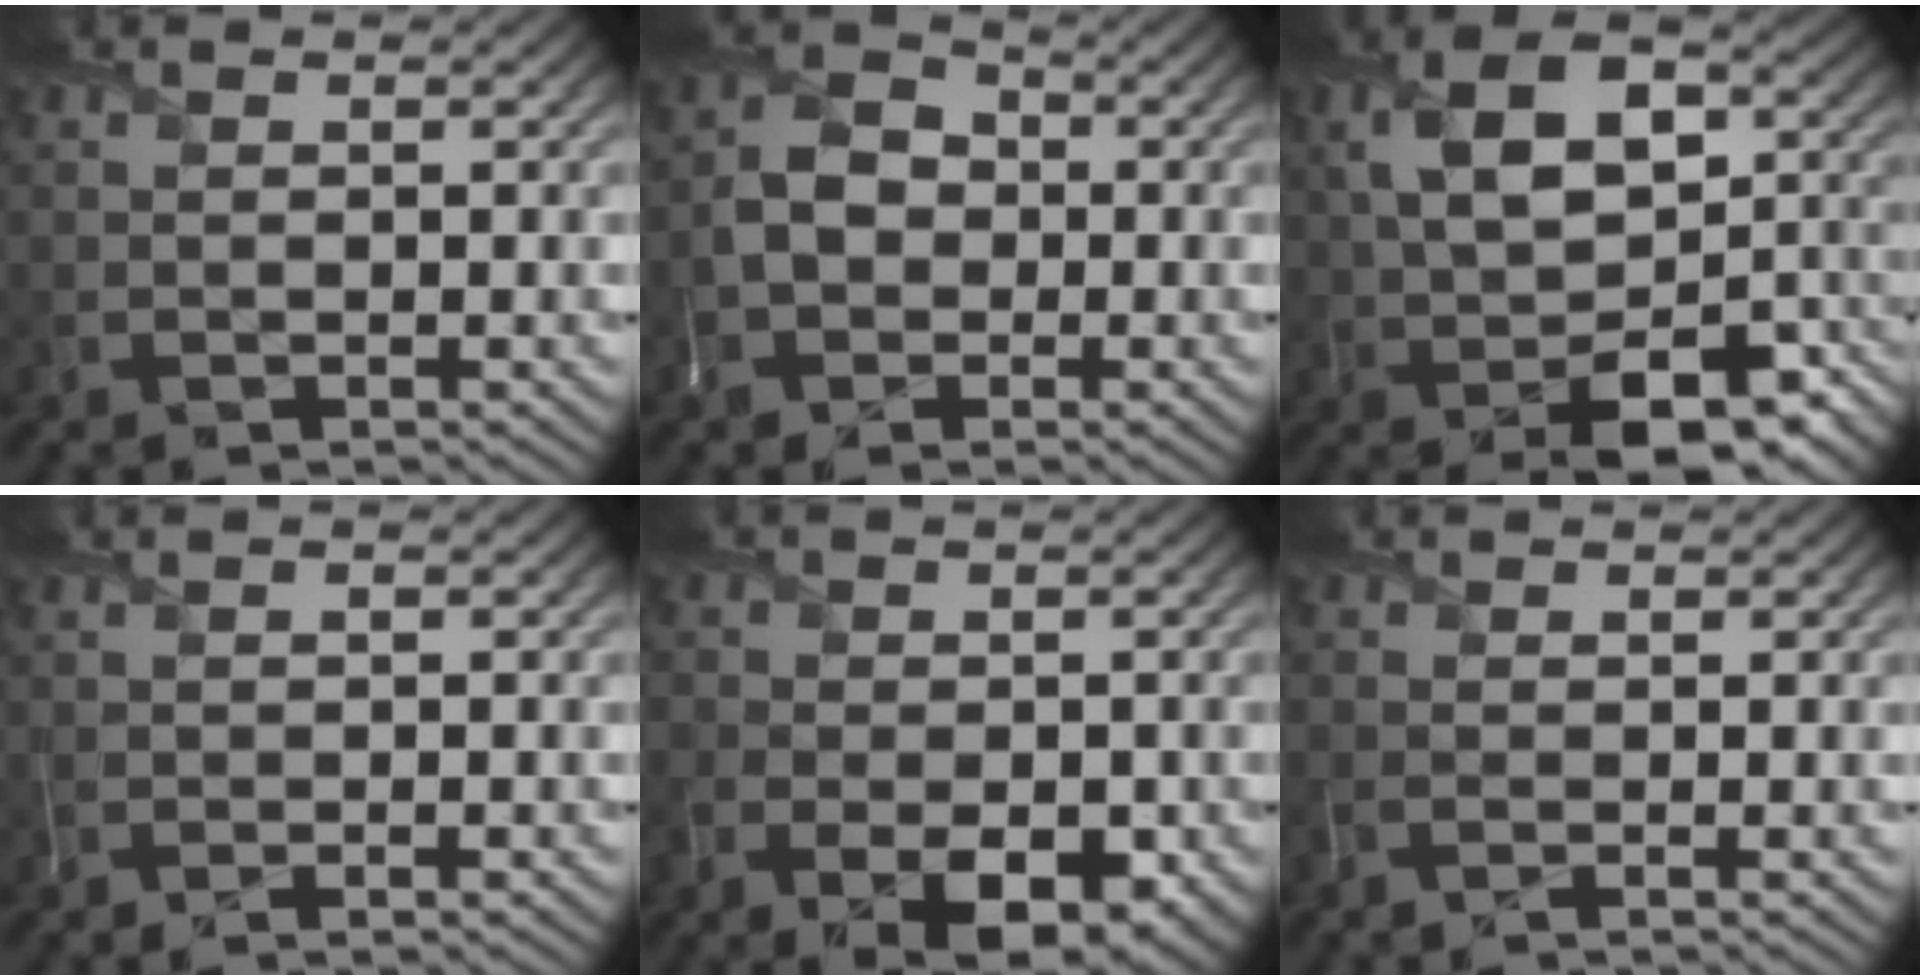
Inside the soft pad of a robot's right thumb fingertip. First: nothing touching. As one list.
[{"total": 5.1, "force": [-1.4, 3.9, 2.9], "torque": [-0.064, 0.003, -0.036]}, {"total": 16.4, "force": [-2.4, 8.7, 13.7], "torque": [-0.230, 0.002, -0.034]}, {"total": 1.3, "force": [-0.3, 0.2, 1.2], "torque": [-0.024, 0.002, -0.008]}, {"total": 9.0, "force": [-3.6, 5.5, 6.2], "torque": [-0.101, -0.020, -0.045]}, {"total": 1.1, "force": [-0.4, 0.0, 1.1], "torque": [-0.029, -0.001, -0.014]}]